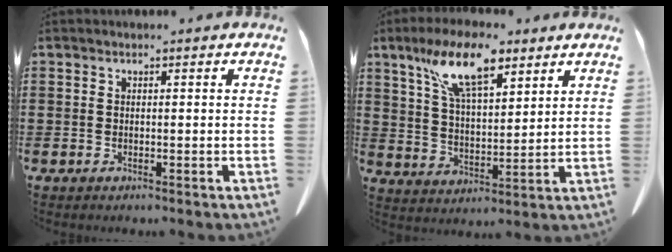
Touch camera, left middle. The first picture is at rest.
{"total": 11.7, "force": [7.7, 4.0, 7.8], "torque": [-0.160, -0.012, 0.139]}